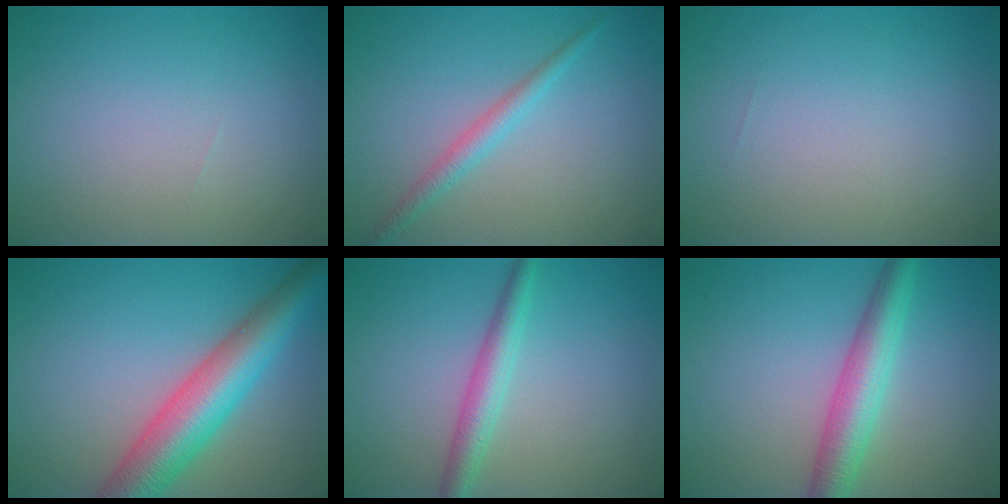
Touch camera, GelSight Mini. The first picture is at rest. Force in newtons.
{"total": 2.0, "press": 2.0, "slide": 0.0}
{"total": 0.0}
{"total": 8.1, "press": 8.1, "slide": 0.2}
{"total": 2.9, "press": 2.9, "slide": 0.1}
{"total": 4.8, "press": 4.8, "slide": 0.1}